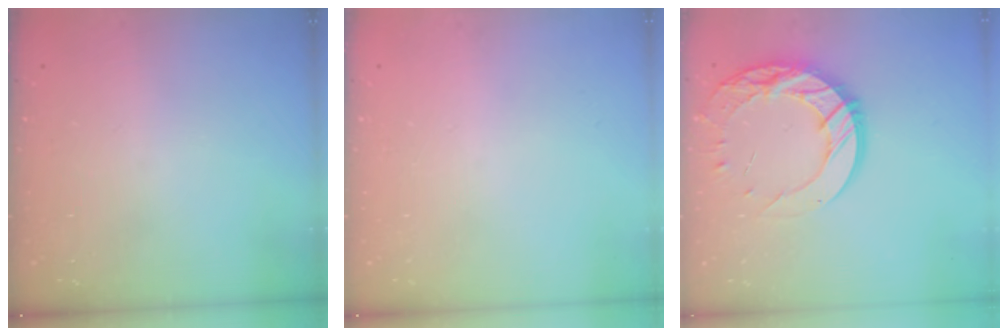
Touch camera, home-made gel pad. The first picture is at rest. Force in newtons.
{"total": 0.0}
{"total": 16.6, "press": 16.5, "slide": 1.2}